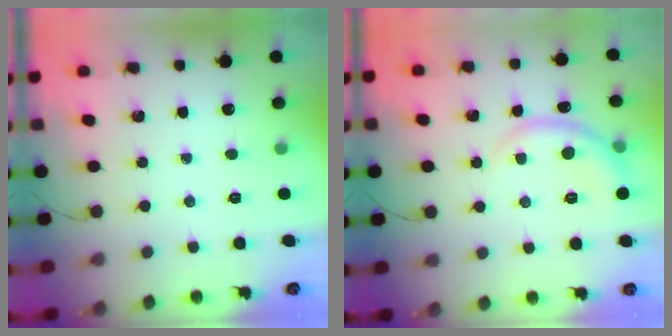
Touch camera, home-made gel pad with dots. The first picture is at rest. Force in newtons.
{"total": 6.4, "press": 6.4, "slide": 0.7}